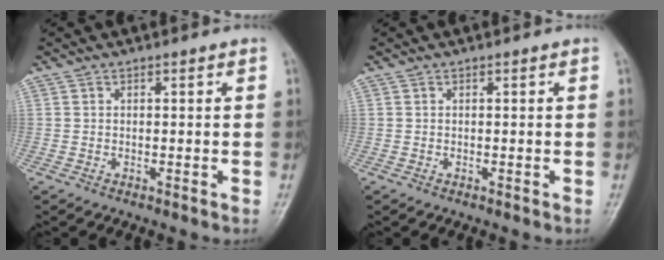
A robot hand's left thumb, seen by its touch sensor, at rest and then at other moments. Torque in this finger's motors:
{"motor_torque": [0.00, 0.00, -0.03, -0.16, 0.00]}